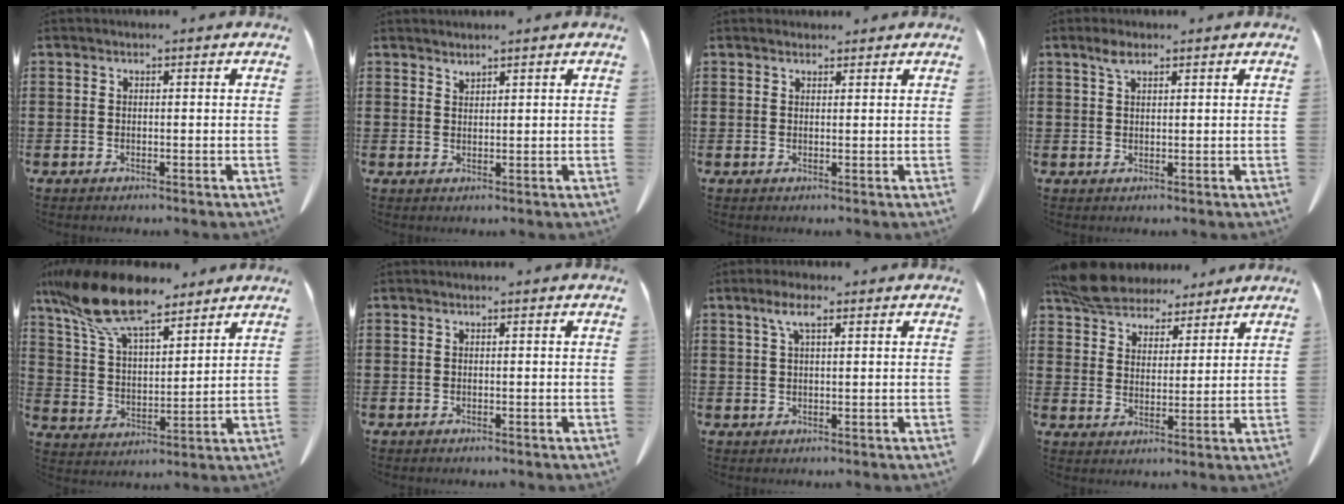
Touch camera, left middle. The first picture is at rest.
{"total": 1.4, "force": [1.4, 0.0, 0.0], "torque": [-0.003, -0.003, 0.027]}
{"total": 1.4, "force": [1.3, 0.5, 0.1], "torque": [0.002, -0.001, 0.024]}
{"total": 2.3, "force": [1.4, 0.8, 1.7], "torque": [-0.037, 0.004, 0.024]}
{"total": 13.2, "force": [10.0, 3.4, 7.8], "torque": [-0.187, -0.033, 0.181]}
{"total": 0.0}
{"total": 4.0, "force": [1.9, 1.1, 3.3], "torque": [-0.070, 0.008, 0.032]}
{"total": 7.7, "force": [7.0, 2.6, 1.9], "torque": [-0.068, -0.015, 0.134]}